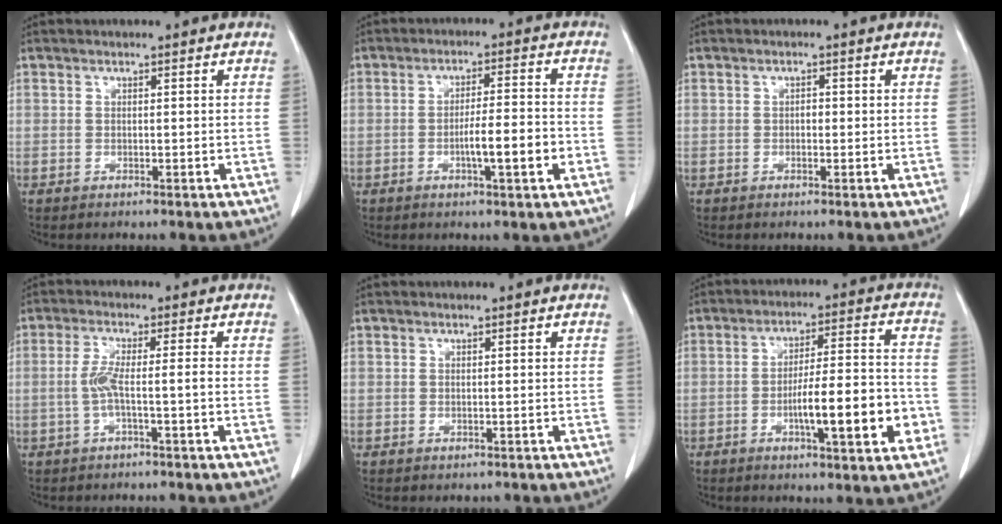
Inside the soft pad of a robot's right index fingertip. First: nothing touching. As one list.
[{"total": 6.6, "force": [-2.1, 0.5, 6.2], "torque": [-0.102, 0.003, -0.032]}, {"total": 0.9, "force": [-0.1, 0.6, 0.7], "torque": [-0.007, 0.003, -0.003]}, {"total": 3.8, "force": [-1.0, -0.1, 3.7], "torque": [-0.078, 0.007, -0.019]}, {"total": 0.8, "force": [-0.4, 0.6, 0.0], "torque": [-0.002, 0.004, -0.003]}, {"total": 12.3, "force": [-3.9, 1.8, 11.6], "torque": [-0.182, 0.011, -0.056]}]